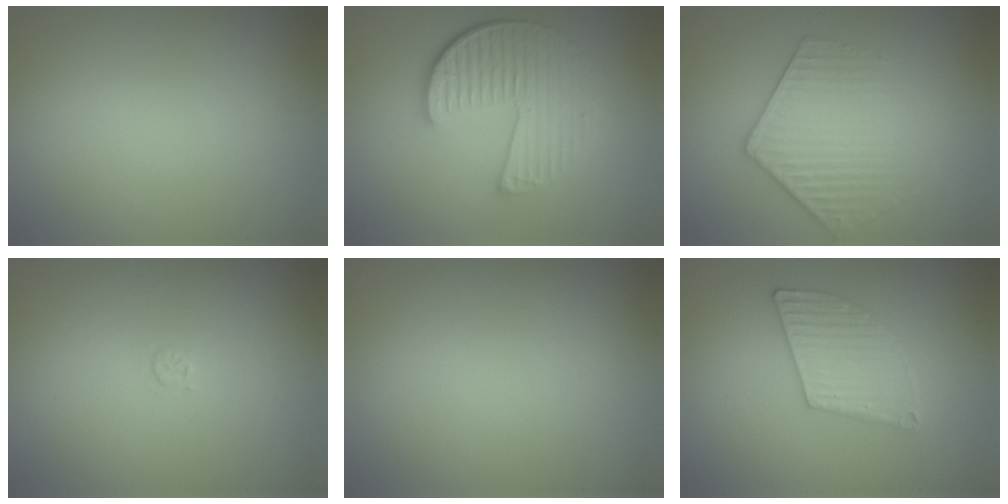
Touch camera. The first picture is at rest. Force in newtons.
{"total": 5.8, "press": 4.2, "slide": 4.0}
{"total": 4.0, "press": 3.5, "slide": 1.8}
{"total": 0.7, "press": 0.7, "slide": 0.1}
{"total": 0.0}
{"total": 3.2, "press": 3.2, "slide": 0.3}